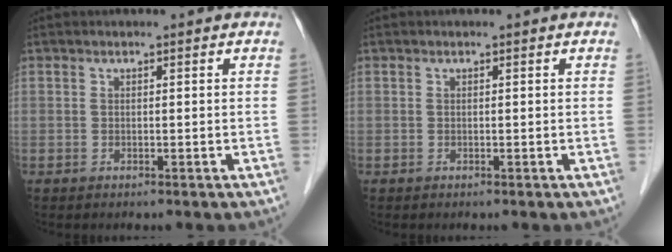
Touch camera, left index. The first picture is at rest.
{"total": 0.0}